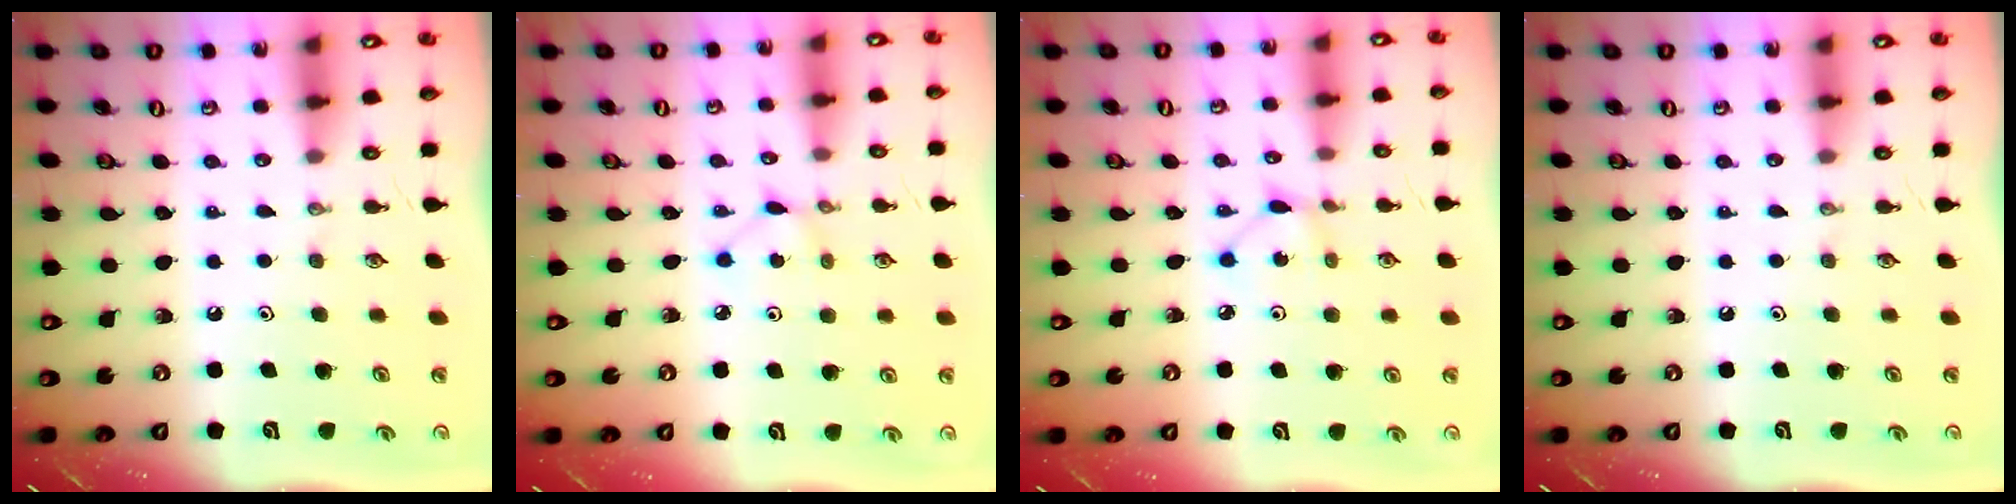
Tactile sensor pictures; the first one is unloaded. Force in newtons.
{"total": 1.9, "press": 1.9, "slide": 0.2}
{"total": 2.9, "press": 2.9, "slide": 0.2}
{"total": 0.0}